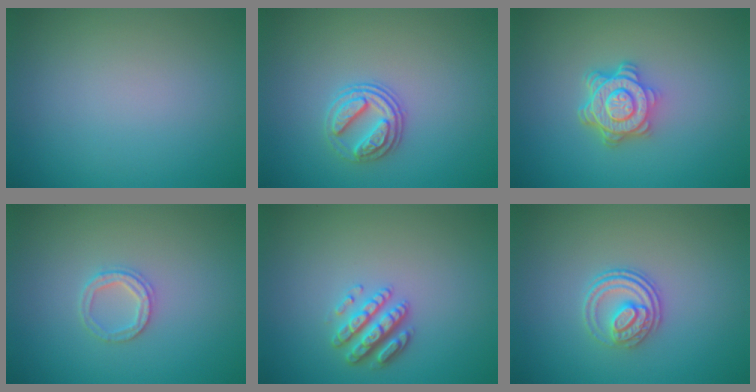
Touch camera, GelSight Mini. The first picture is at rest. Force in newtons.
{"total": 2.7, "press": 2.5, "slide": 1.0}
{"total": 4.6, "press": 3.6, "slide": 2.9}
{"total": 1.9, "press": 1.8, "slide": 0.4}
{"total": 2.9, "press": 2.8, "slide": 1.1}
{"total": 3.1, "press": 2.7, "slide": 1.6}